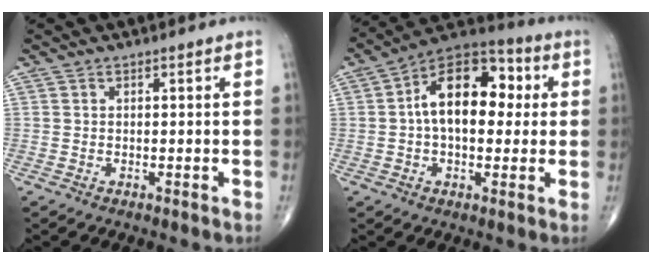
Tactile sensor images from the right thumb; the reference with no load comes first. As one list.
[{"total": 16.0, "force": [2.0, 9.5, 12.7], "torque": [-0.173, 0.035, 0.020]}]